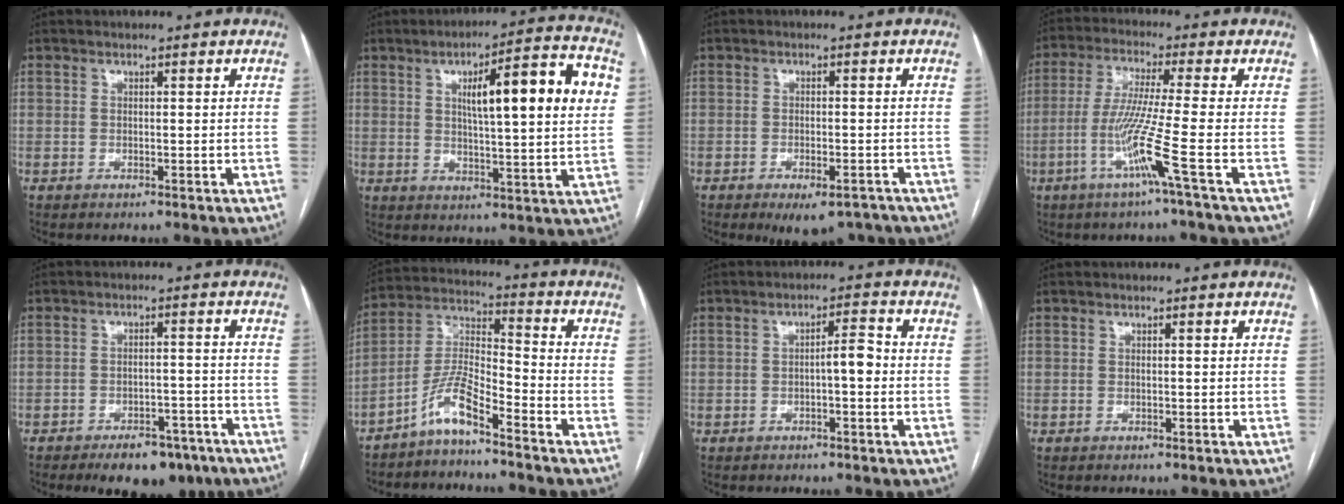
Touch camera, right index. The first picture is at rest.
{"total": 15.6, "force": [4.0, 1.8, 14.9], "torque": [-0.214, 0.024, 0.055]}
{"total": 6.8, "force": [-5.2, 2.6, 3.6], "torque": [-0.038, 0.001, -0.072]}
{"total": 9.2, "force": [-3.7, -2.3, 8.1], "torque": [-0.162, -0.020, -0.079]}
{"total": 9.1, "force": [-6.5, 4.1, 4.8], "torque": [-0.058, 0.007, -0.094]}
{"total": 7.7, "force": [-5.6, 1.1, 5.1], "torque": [-0.114, 0.012, -0.114]}
{"total": 3.4, "force": [-0.6, 0.7, 3.3], "torque": [-0.046, 0.010, -0.010]}
{"total": 0.0}